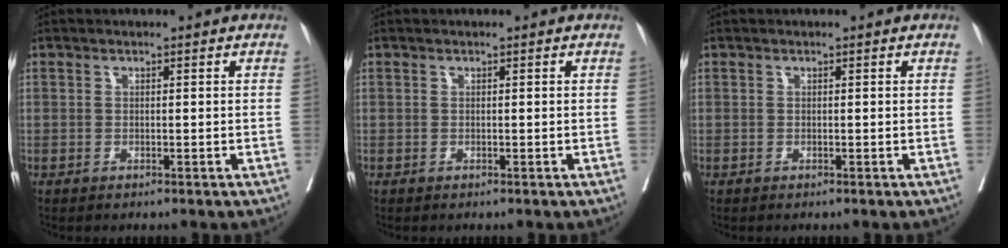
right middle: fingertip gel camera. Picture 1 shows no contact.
{"total": 0.0}
{"total": 0.0}